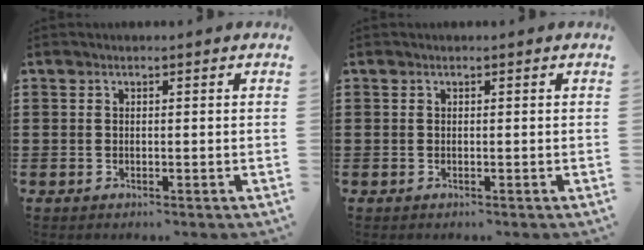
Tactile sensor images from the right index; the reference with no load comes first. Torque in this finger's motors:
{"motor_torque": [-0.26, 0.26, 0.00, 0.00]}